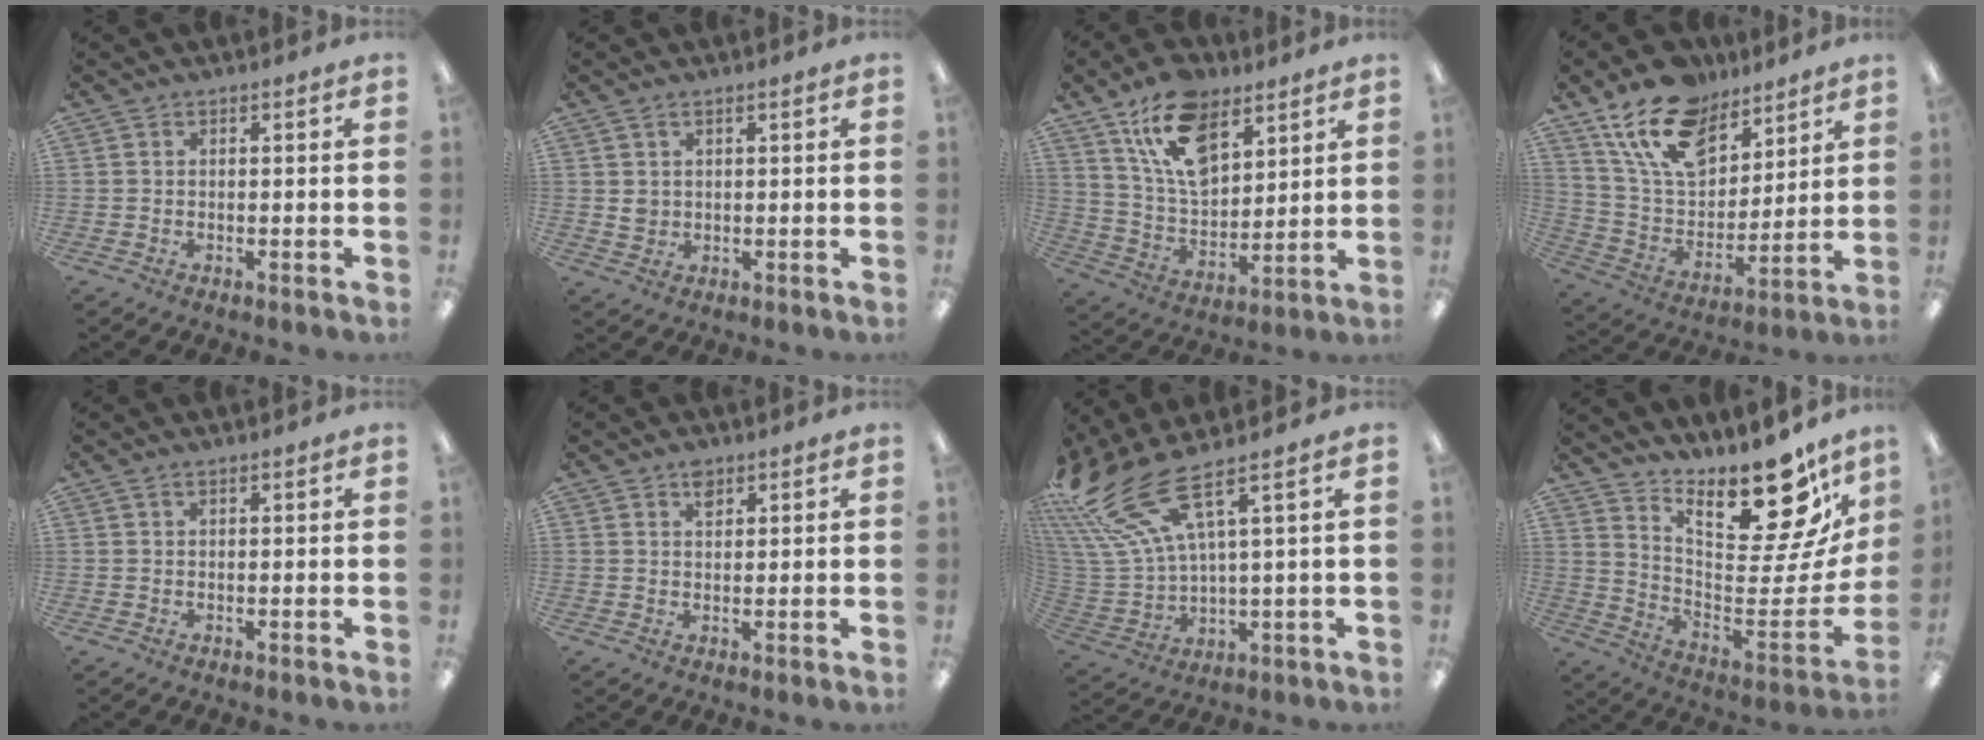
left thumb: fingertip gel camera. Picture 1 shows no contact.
{"total": 2.6, "force": [1.2, 2.0, 1.0], "torque": [-0.015, 0.001, 0.020]}
{"total": 16.0, "force": [9.8, 8.8, 9.1], "torque": [-0.168, -0.031, 0.183]}
{"total": 18.4, "force": [12.6, 10.2, 8.7], "torque": [-0.174, -0.059, 0.233]}
{"total": 0.8, "force": [0.5, 0.3, 0.6], "torque": [-0.013, 0.001, 0.009]}
{"total": 2.6, "force": [1.7, 1.5, 1.2], "torque": [-0.011, -0.006, 0.027]}
{"total": 18.1, "force": [10.2, 6.7, 13.4], "torque": [-0.296, -0.057, 0.179]}
{"total": 21.2, "force": [16.2, 7.1, 11.7], "torque": [-0.137, -0.141, 0.267]}